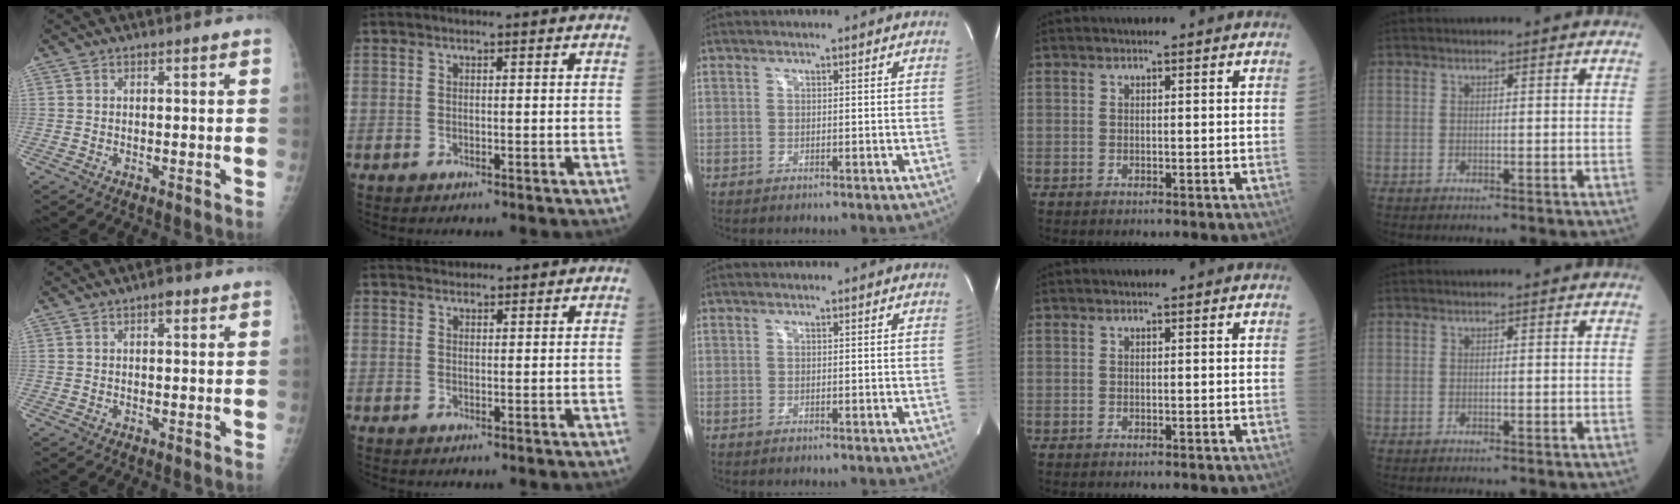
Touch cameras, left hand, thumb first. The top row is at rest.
{"thumb": {"total": 1.7, "force": [0.9, 0.8, 1.3], "torque": [-0.012, 0.000, 0.009]}, "index": {"total": 2.6, "force": [2.5, 0.8, 0.2], "torque": [-0.003, 0.026, 0.039]}}